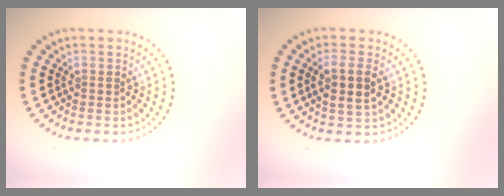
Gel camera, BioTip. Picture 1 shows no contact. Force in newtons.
{"total": 3.0, "press": 2.8, "slide": 0.9}